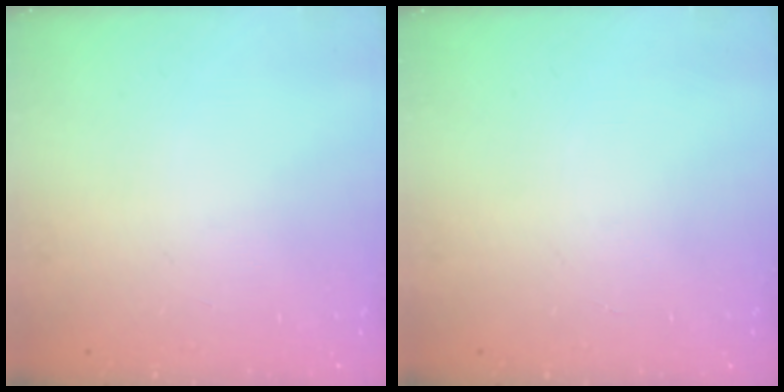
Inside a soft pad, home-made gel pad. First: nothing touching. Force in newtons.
{"total": 0.0}